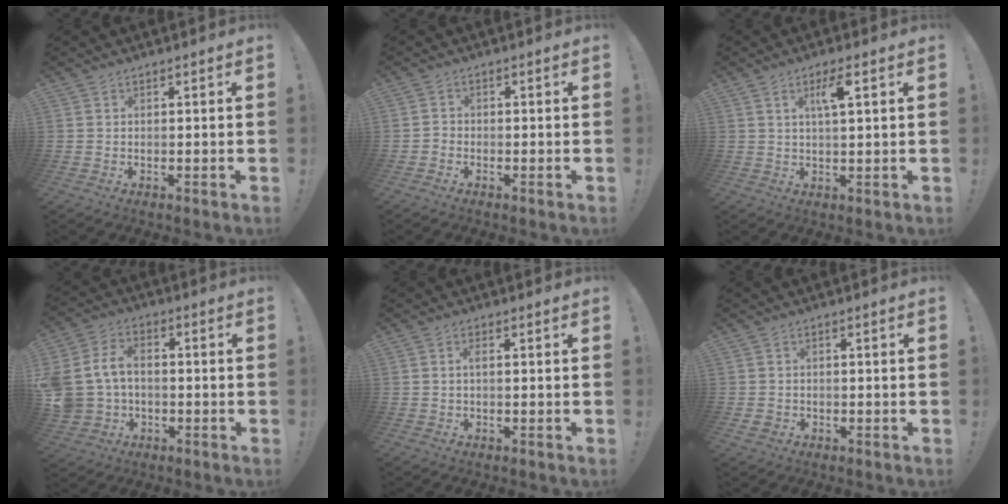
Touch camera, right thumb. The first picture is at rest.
{"total": 1.5, "force": [-1.3, 0.8, 0.5], "torque": [-0.011, 0.008, -0.023]}
{"total": 5.3, "force": [2.4, 0.6, 4.6], "torque": [-0.075, -0.004, 0.034]}
{"total": 11.6, "force": [0.7, 8.9, 7.3], "torque": [-0.161, 0.009, 0.018]}
{"total": 1.6, "force": [-0.1, 0.2, 1.5], "torque": [-0.036, 0.007, -0.001]}
{"total": 1.6, "force": [-0.7, 1.3, 0.6], "torque": [-0.014, 0.005, -0.012]}